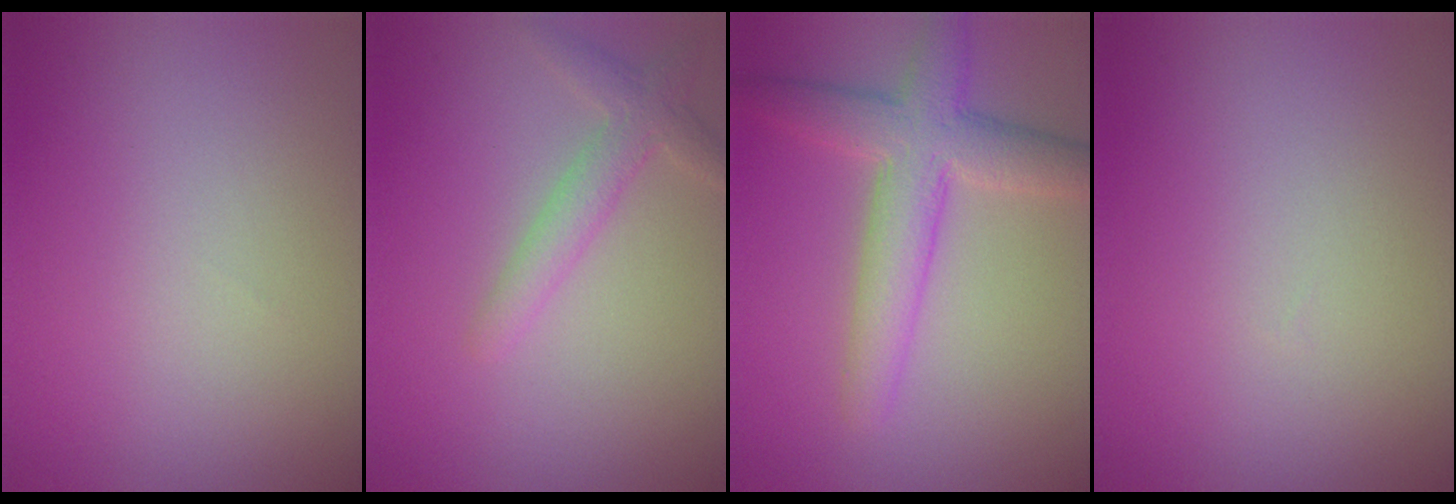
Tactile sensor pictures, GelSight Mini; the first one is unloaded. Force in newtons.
{"total": 2.5, "press": 2.5, "slide": 0.1}
{"total": 5.4, "press": 5.3, "slide": 0.2}
{"total": 0.0}